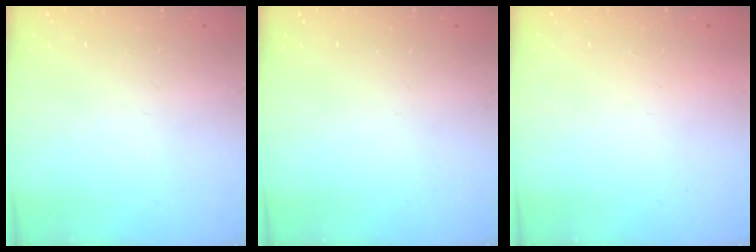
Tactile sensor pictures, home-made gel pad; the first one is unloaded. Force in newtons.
{"total": 0.0}
{"total": 1.5, "press": 1.5, "slide": 0.1}